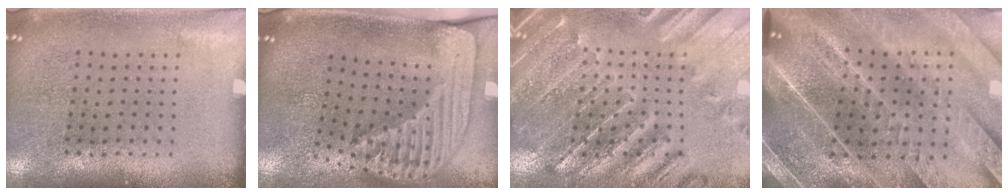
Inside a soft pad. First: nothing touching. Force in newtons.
{"total": 2.5, "press": 1.8, "slide": 1.7}
{"total": 1.6, "press": 1.6, "slide": 0.3}
{"total": 4.9, "press": 4.2, "slide": 2.4}